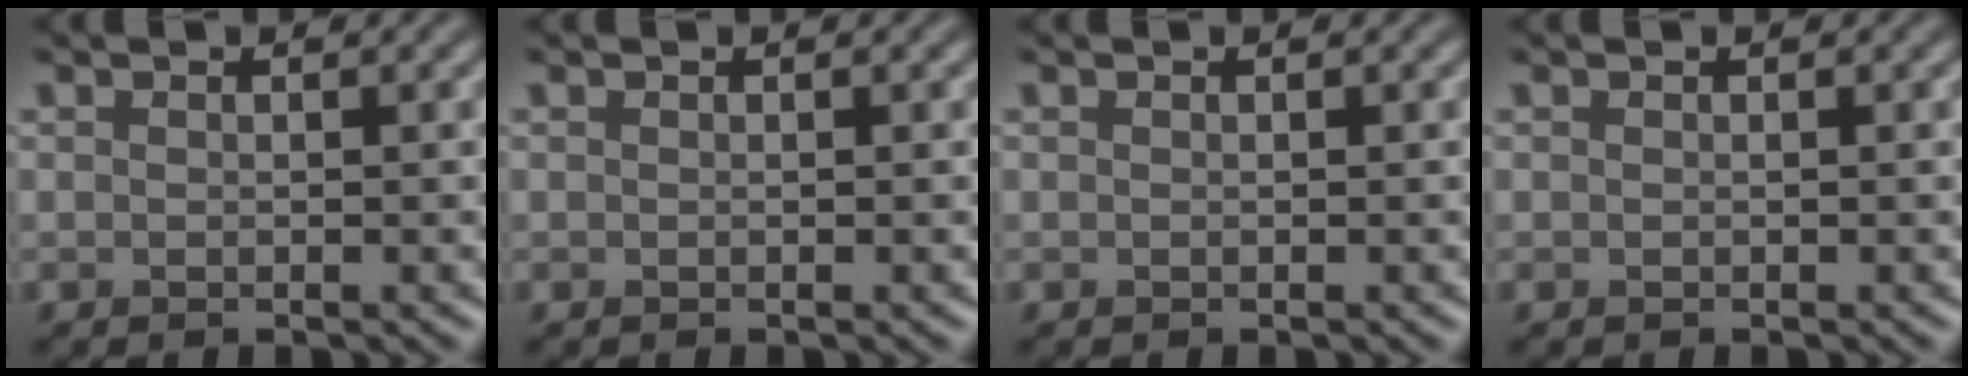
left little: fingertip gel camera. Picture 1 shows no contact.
{"total": 0.0}
{"total": 0.0}
{"total": 0.0}